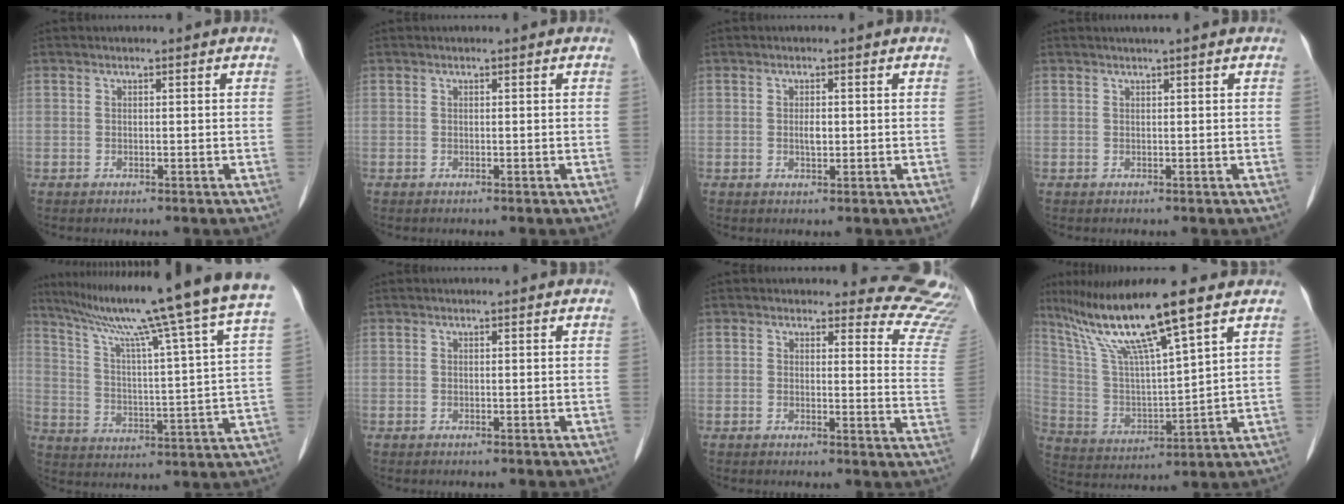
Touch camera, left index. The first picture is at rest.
{"total": 0.0}
{"total": 1.5, "force": [0.1, 0.7, 1.4], "torque": [-0.026, -0.001, 0.004]}
{"total": 1.0, "force": [0.7, -0.3, 0.6], "torque": [-0.013, 0.000, 0.018]}
{"total": 26.9, "force": [22.0, -1.6, 15.4], "torque": [-0.247, -0.047, 0.301]}
{"total": 0.0}
{"total": 10.5, "force": [10.3, 1.6, -0.5], "torque": [0.052, -0.109, 0.065]}
{"total": 14.7, "force": [10.6, -0.3, 10.2], "torque": [-0.197, 0.008, 0.200]}